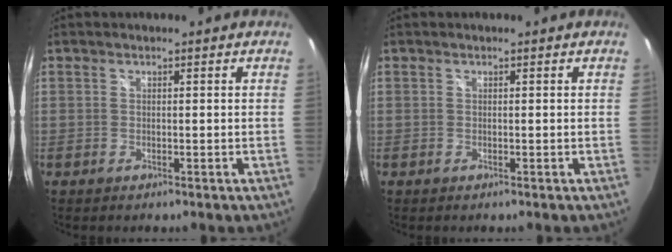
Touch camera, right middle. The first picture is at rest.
{"total": 0.0}